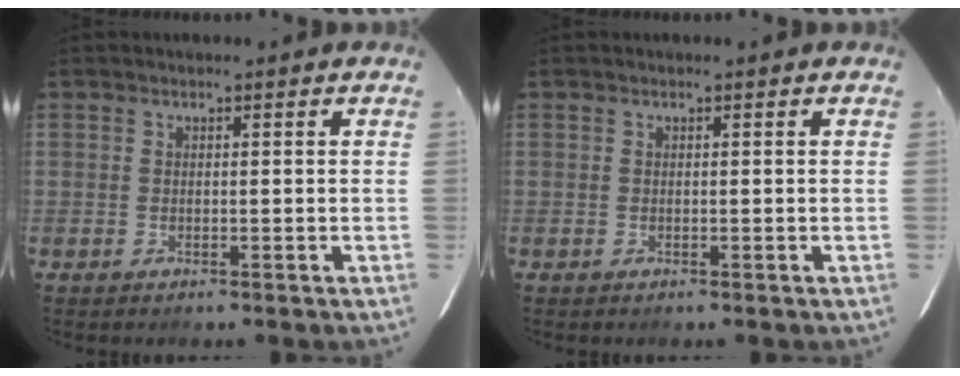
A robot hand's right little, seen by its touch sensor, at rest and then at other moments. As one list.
[{"total": 0.0}]